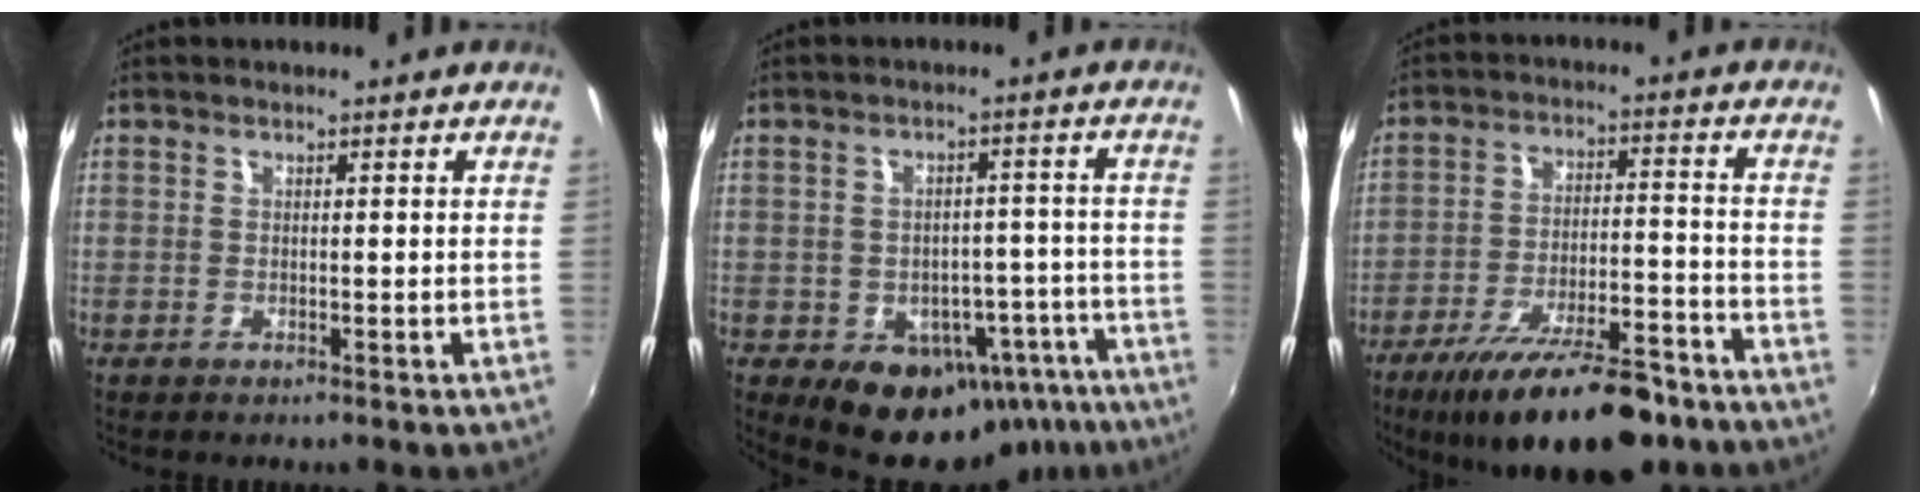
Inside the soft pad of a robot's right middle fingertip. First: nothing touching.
{"total": 14.0, "force": [-8.3, 9.7, 5.8], "torque": [-0.084, 0.029, -0.074]}
{"total": 19.5, "force": [-14.6, 6.1, 11.4], "torque": [-0.201, -0.021, -0.214]}